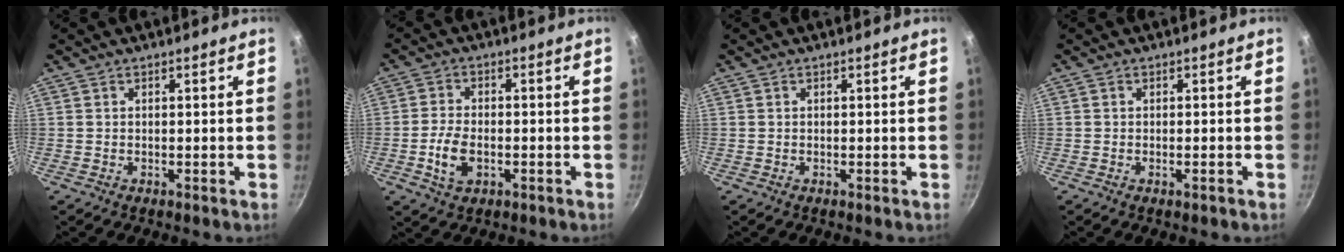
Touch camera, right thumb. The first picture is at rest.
{"total": 6.5, "force": [-1.8, 3.9, 4.9], "torque": [-0.095, 0.012, -0.034]}
{"total": 0.0}
{"total": 1.0, "force": [-0.5, 0.2, 0.8], "torque": [-0.018, 0.003, -0.010]}